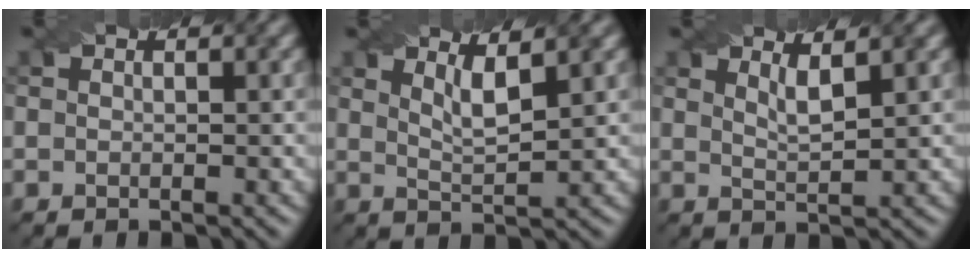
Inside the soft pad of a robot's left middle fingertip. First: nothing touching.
{"total": 2.8, "force": [1.8, 0.6, 2.1], "torque": [-0.033, -0.002, 0.031]}
{"total": 2.1, "force": [1.3, 0.4, 1.5], "torque": [-0.023, -0.003, 0.024]}